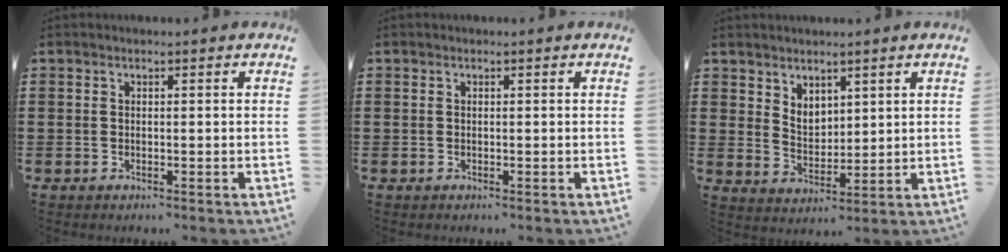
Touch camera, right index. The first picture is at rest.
{"total": 0.0}
{"total": 3.8, "force": [2.9, 2.3, 0.8], "torque": [-0.027, 0.002, 0.055]}